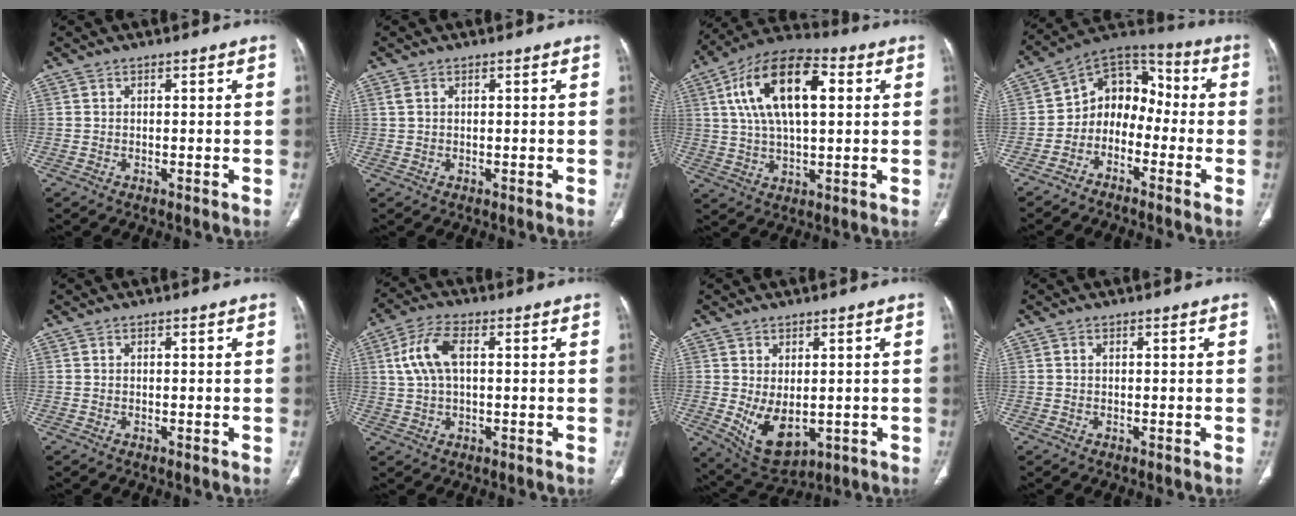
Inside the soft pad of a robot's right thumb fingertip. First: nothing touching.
{"total": 1.1, "force": [0.4, 0.7, 0.7], "torque": [-0.021, 0.008, 0.013]}
{"total": 18.2, "force": [4.8, 8.7, 15.2], "torque": [-0.263, 0.015, 0.077]}
{"total": 10.7, "force": [-3.5, 8.4, 5.7], "torque": [-0.054, 0.072, -0.080]}
{"total": 0.0}
{"total": 8.2, "force": [1.5, 4.2, 6.9], "torque": [-0.150, 0.018, 0.030]}
{"total": 8.9, "force": [-1.1, 5.3, 7.0], "torque": [-0.111, -0.011, 0.007]}
{"total": 0.0}